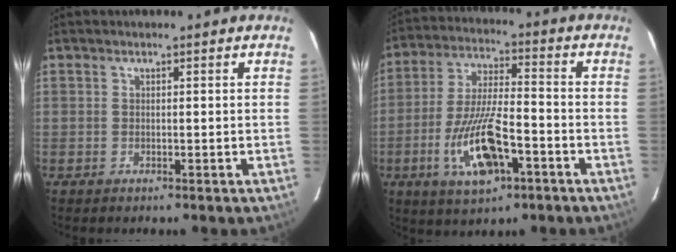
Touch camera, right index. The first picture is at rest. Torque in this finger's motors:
{"motor_torque": [1.33, -0.81, 0.39, 0.21]}